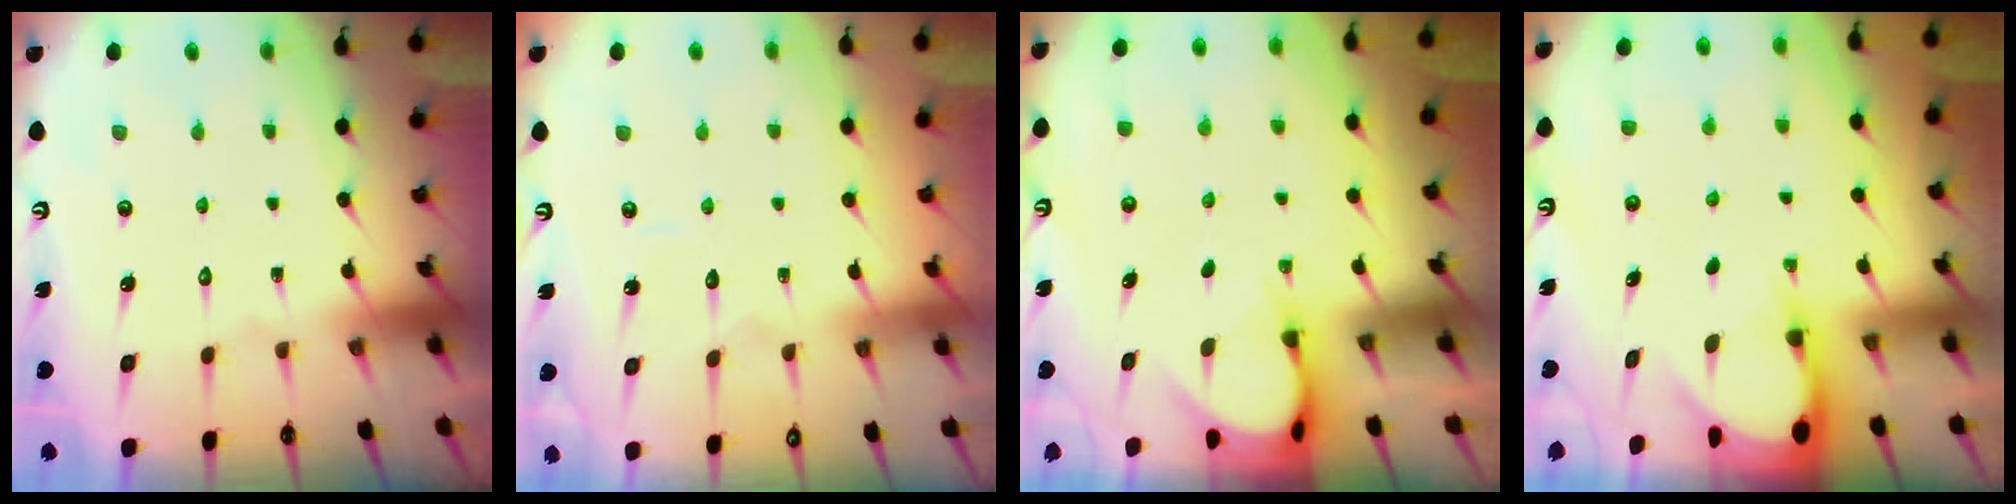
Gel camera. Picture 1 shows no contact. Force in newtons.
{"total": 2.7, "press": 2.7, "slide": 0.3}
{"total": 3.9, "press": 3.9, "slide": 0.3}
{"total": 3.1, "press": 3.1, "slide": 0.2}